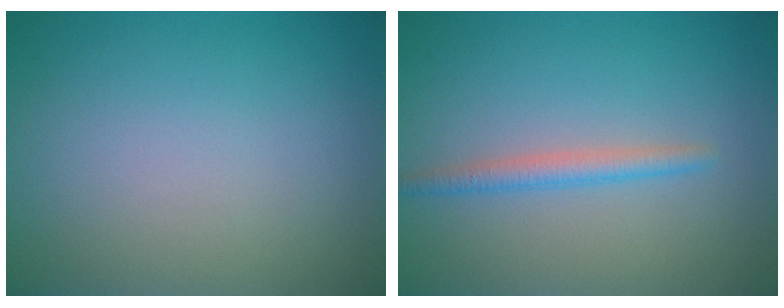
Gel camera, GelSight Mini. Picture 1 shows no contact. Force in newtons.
{"total": 1.9, "press": 1.9, "slide": 0.1}